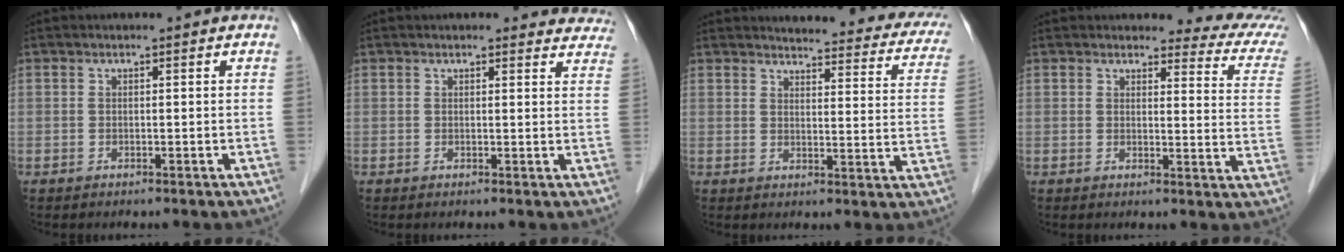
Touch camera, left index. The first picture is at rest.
{"total": 8.5, "force": [7.9, 2.6, 1.7], "torque": [0.017, 0.000, 0.059]}
{"total": 20.2, "force": [18.6, 4.2, 6.7], "torque": [-0.052, -0.055, 0.185]}
{"total": 8.5, "force": [8.1, 1.2, 2.1], "torque": [-0.008, -0.061, 0.060]}